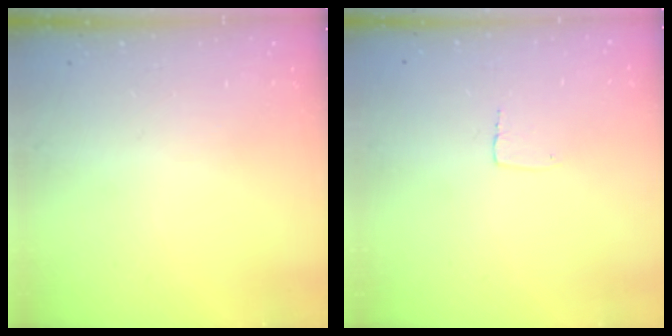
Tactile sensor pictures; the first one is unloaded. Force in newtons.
{"total": 2.7, "press": 2.7, "slide": 0.1}